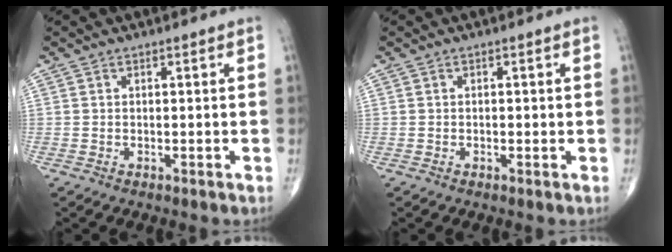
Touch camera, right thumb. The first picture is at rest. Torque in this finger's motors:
{"motor_torque": [-0.27, -0.06, -0.26, -0.11, 0.04]}